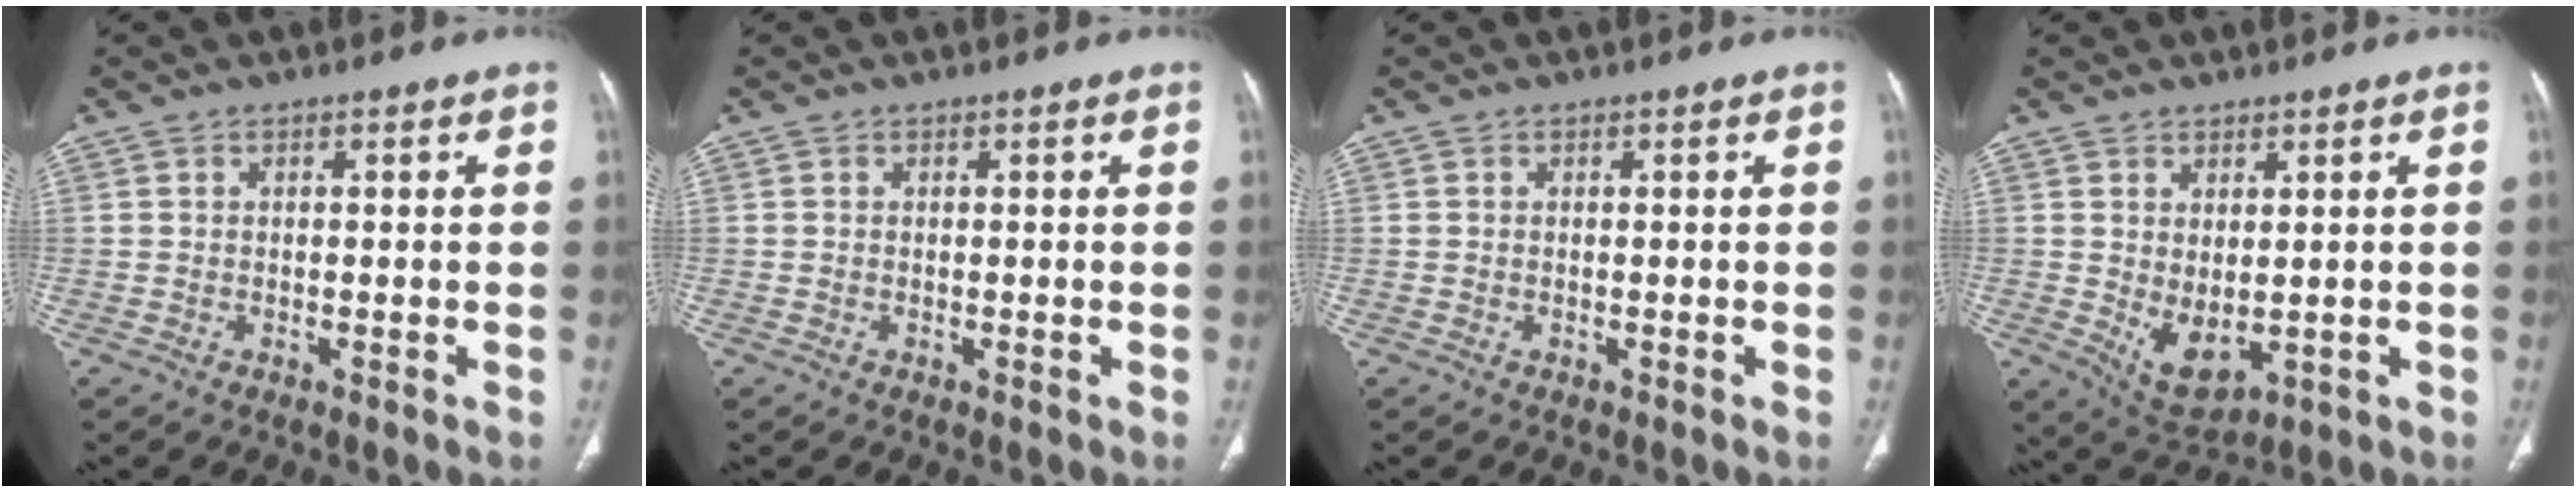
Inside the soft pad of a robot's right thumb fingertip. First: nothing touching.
{"total": 0.0}
{"total": 0.0}
{"total": 6.7, "force": [-0.2, 3.6, 5.7], "torque": [-0.085, -0.013, 0.021]}